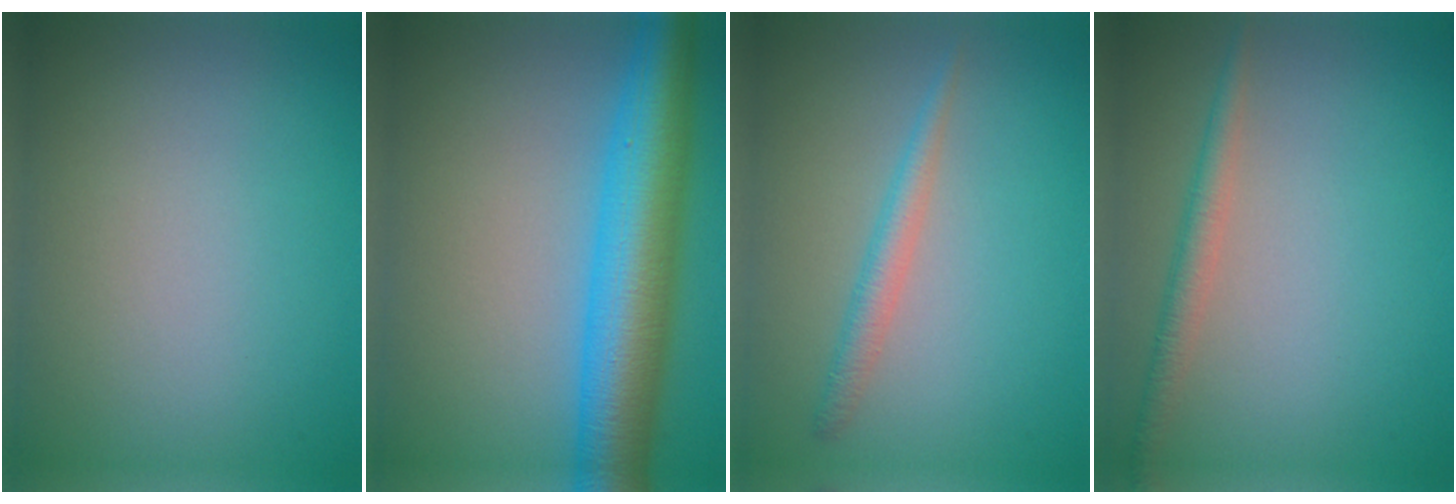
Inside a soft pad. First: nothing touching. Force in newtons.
{"total": 9.2, "press": 9.2, "slide": 0.1}
{"total": 2.0, "press": 2.0, "slide": 0.1}
{"total": 2.1, "press": 2.1, "slide": 0.0}